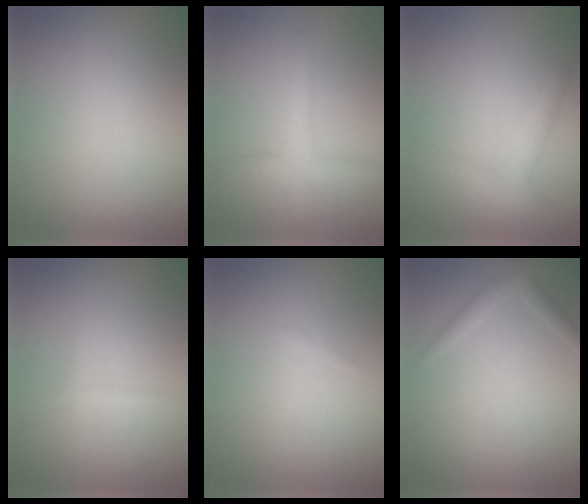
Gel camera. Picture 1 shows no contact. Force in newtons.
{"total": 2.4, "press": 2.4, "slide": 0.1}
{"total": 2.1, "press": 2.1, "slide": 0.1}
{"total": 0.6, "press": 0.6, "slide": 0.0}
{"total": 0.5, "press": 0.5, "slide": 0.0}
{"total": 1.4, "press": 1.4, "slide": 0.1}